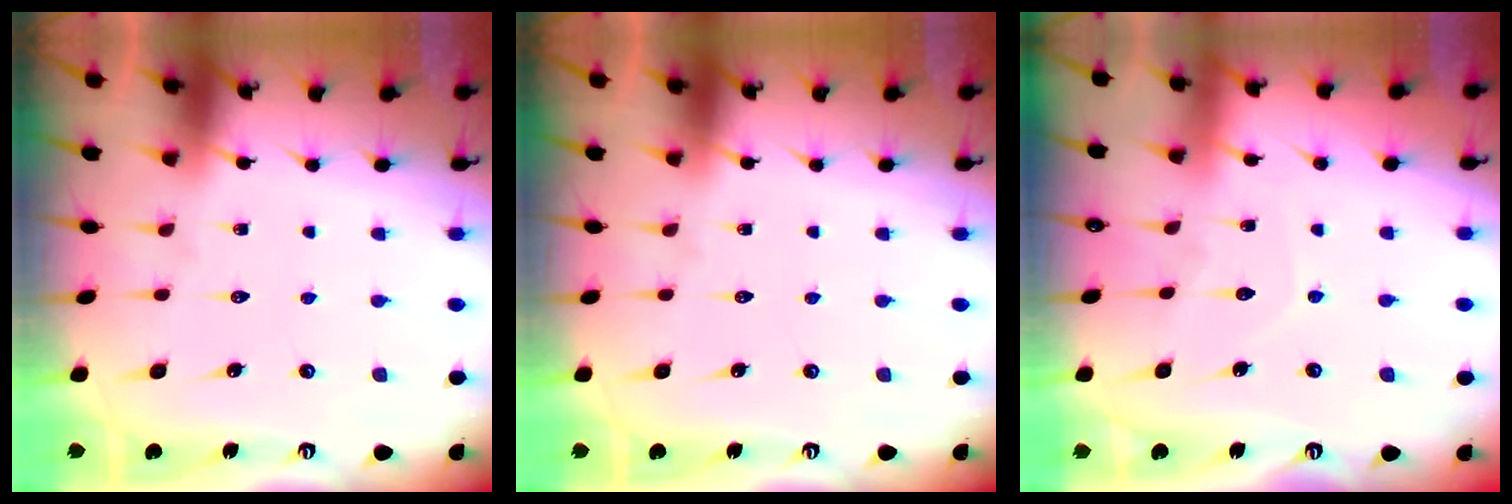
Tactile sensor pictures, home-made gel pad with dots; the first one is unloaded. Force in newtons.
{"total": 0.0}
{"total": 4.6, "press": 4.5, "slide": 0.5}